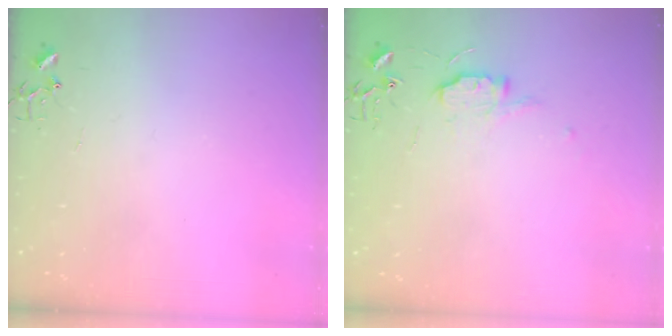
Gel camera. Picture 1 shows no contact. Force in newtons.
{"total": 7.3, "press": 7.3, "slide": 0.7}